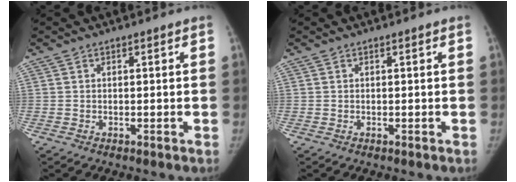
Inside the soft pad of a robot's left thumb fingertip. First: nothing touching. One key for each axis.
{"total": 0.0}